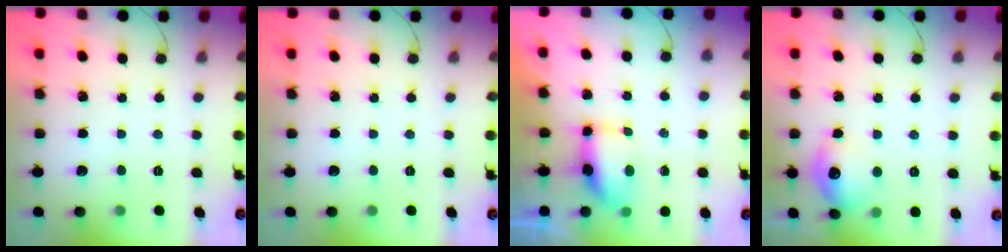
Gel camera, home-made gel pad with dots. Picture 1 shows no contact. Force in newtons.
{"total": 0.0}
{"total": 7.5, "press": 7.2, "slide": 2.1}
{"total": 11.4, "press": 11.4, "slide": 0.7}